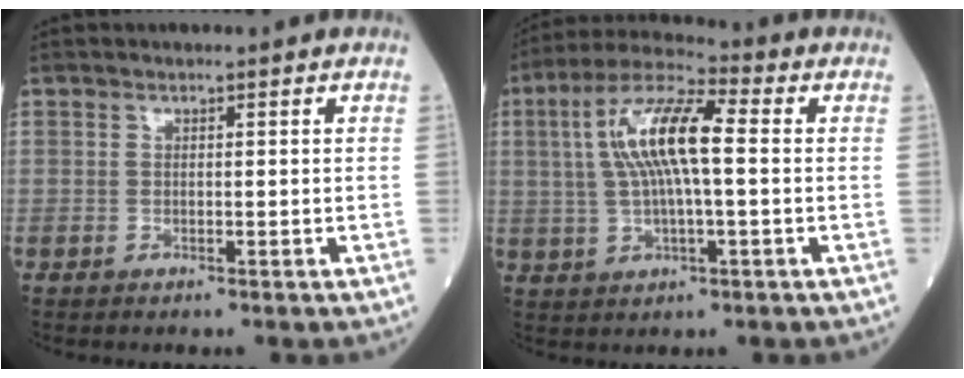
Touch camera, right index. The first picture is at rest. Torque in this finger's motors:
{"motor_torque": [1.00, 0.61, 0.72, 0.21]}